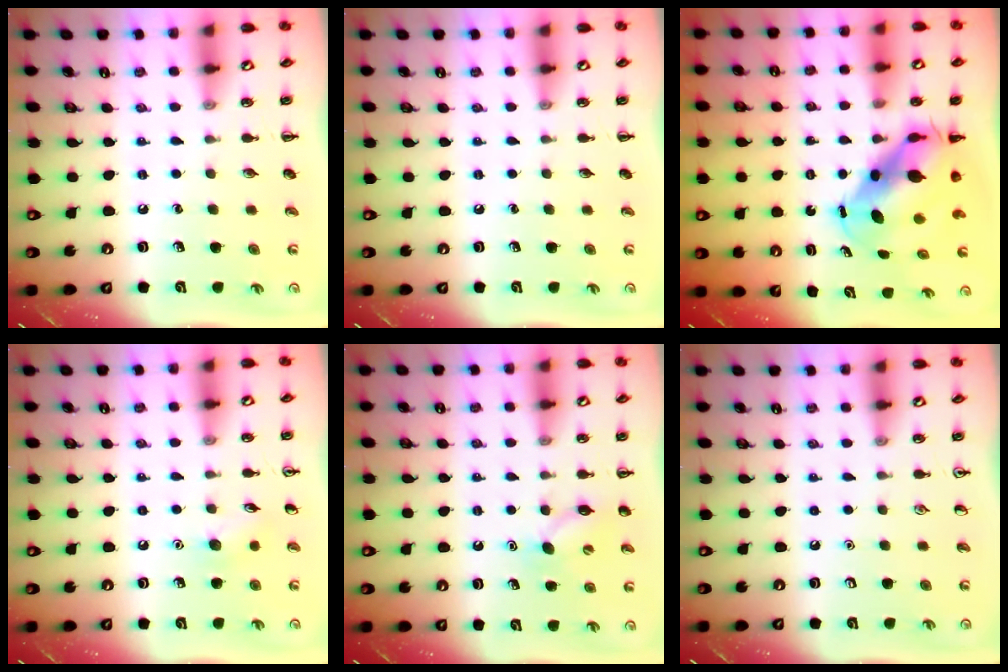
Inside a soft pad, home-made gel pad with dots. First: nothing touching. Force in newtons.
{"total": 0.0}
{"total": 9.1, "press": 8.8, "slide": 2.2}
{"total": 5.4, "press": 5.2, "slide": 1.5}
{"total": 7.3, "press": 7.1, "slide": 1.5}
{"total": 0.0}